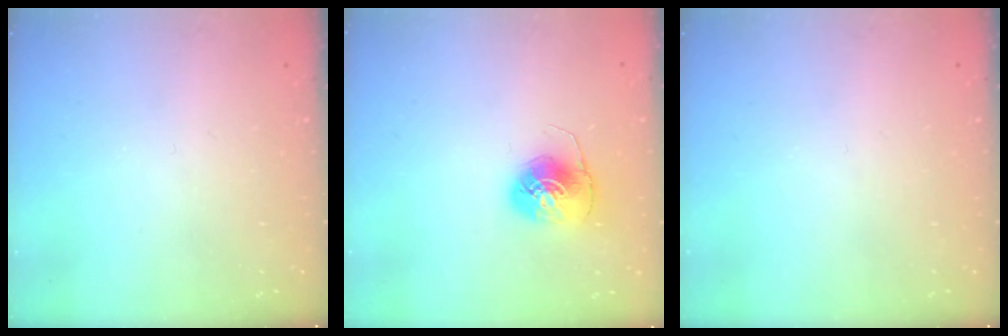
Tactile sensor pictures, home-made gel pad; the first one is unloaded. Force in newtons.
{"total": 7.9, "press": 7.9, "slide": 0.3}
{"total": 0.0}